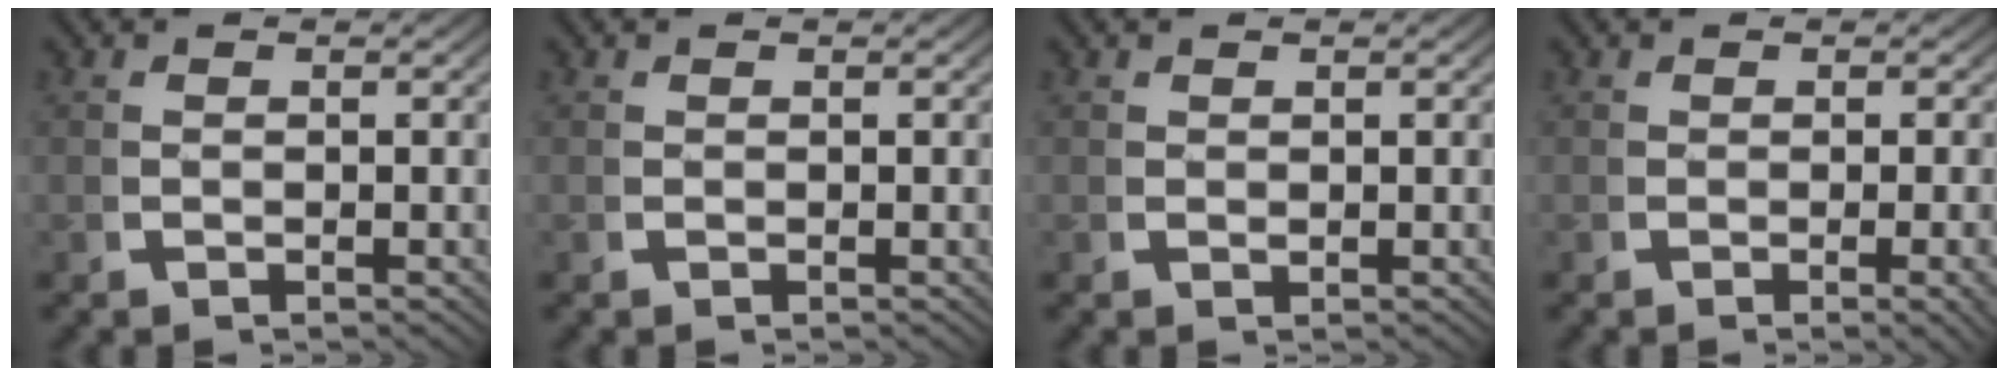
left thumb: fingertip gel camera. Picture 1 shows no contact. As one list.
[{"total": 0.0}, {"total": 0.5, "force": [0.5, 0.0, 0.0], "torque": [0.002, 0.001, 0.009]}, {"total": 1.7, "force": [-0.1, 0.2, 1.7], "torque": [-0.018, 0.002, -0.003]}]